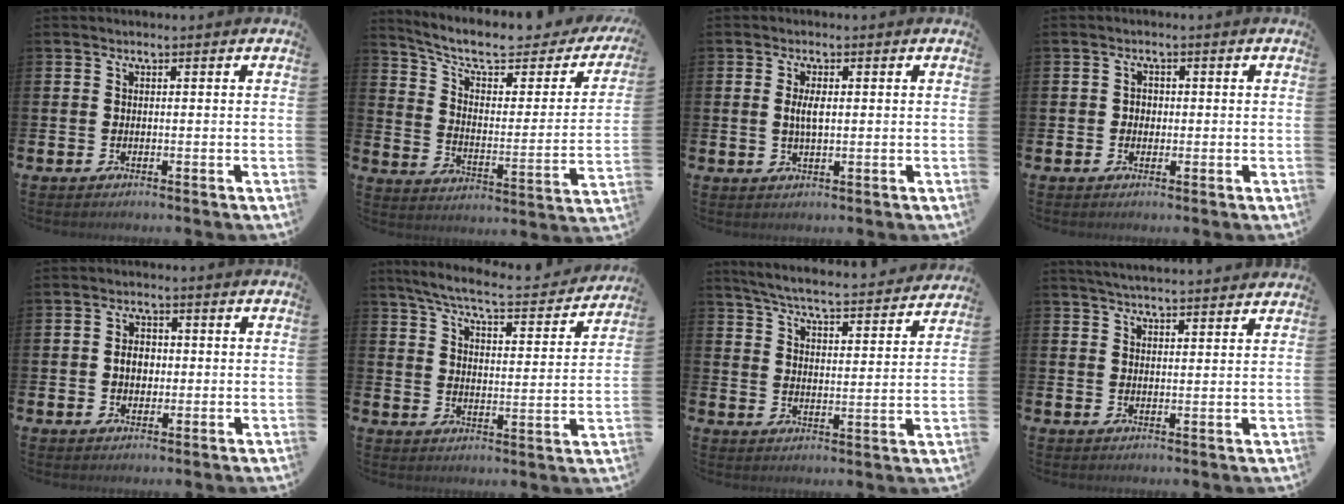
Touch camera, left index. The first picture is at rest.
{"total": 8.9, "force": [6.9, 3.0, 4.8], "torque": [-0.114, -0.045, 0.110]}
{"total": 2.8, "force": [0.4, 1.1, 2.5], "torque": [-0.050, 0.005, 0.004]}
{"total": 1.0, "force": [-0.1, 0.9, 0.4], "torque": [0.001, 0.004, -0.005]}
{"total": 3.0, "force": [-0.1, 2.2, 2.0], "torque": [-0.024, 0.003, -0.009]}
{"total": 6.6, "force": [5.9, 0.6, 2.9], "torque": [-0.084, -0.039, 0.096]}
{"total": 6.1, "force": [5.8, 0.4, 1.8], "torque": [-0.054, -0.049, 0.096]}
{"total": 3.8, "force": [3.8, -0.1, 0.5], "torque": [-0.016, -0.020, 0.068]}